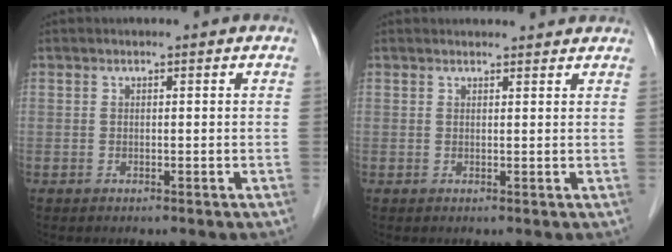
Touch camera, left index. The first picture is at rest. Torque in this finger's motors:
{"motor_torque": [0.25, -0.24, -0.13, -0.02]}